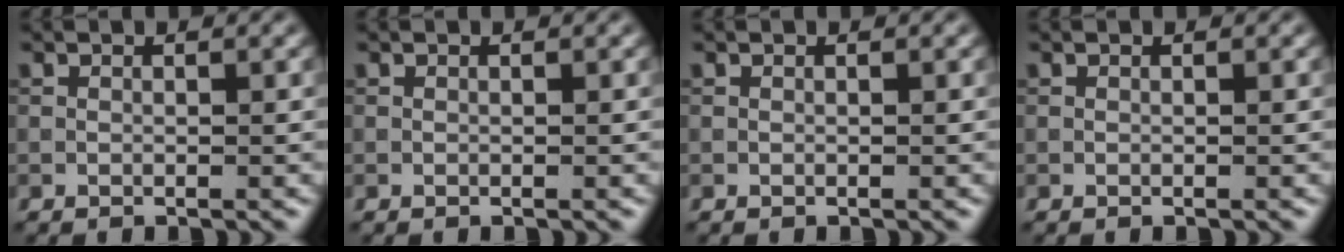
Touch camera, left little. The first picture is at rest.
{"total": 0.0}
{"total": 0.0}
{"total": 0.0}